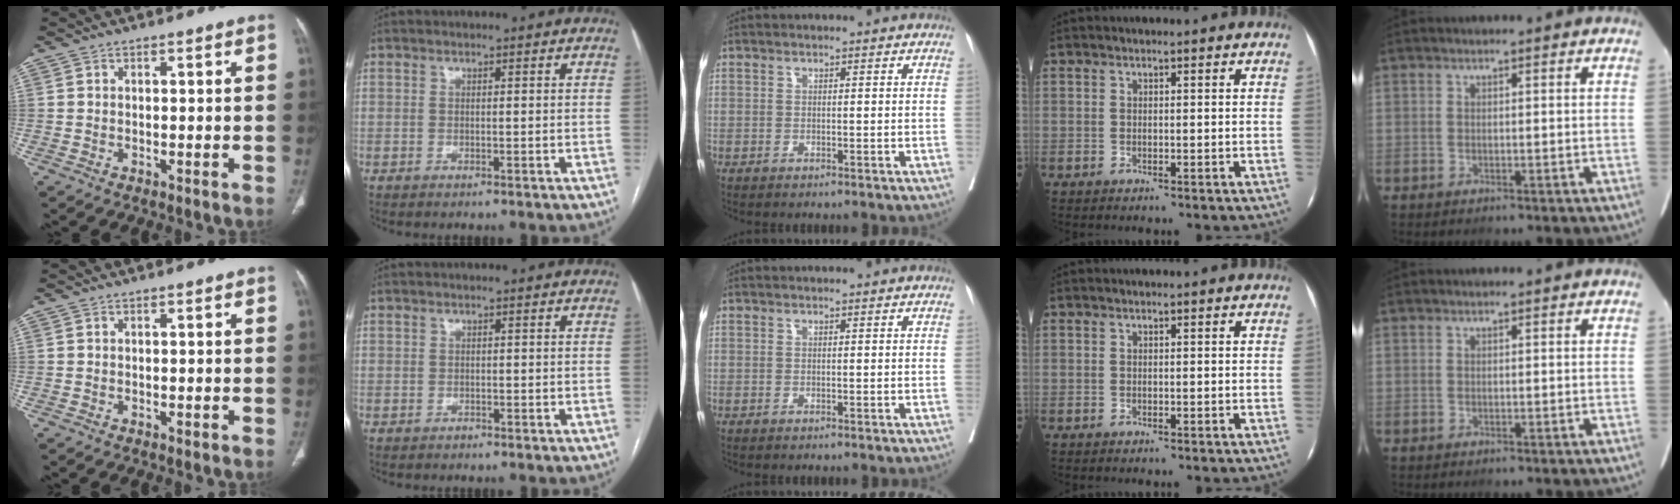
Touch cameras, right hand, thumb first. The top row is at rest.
{"thumb": {"total": 0.5, "force": [-0.1, 0.3, 0.4], "torque": [-0.002, -0.003, -0.002]}, "index": {"total": 0.5, "force": [-0.2, 0.4, 0.0], "torque": [-0.001, 0.004, -0.005]}}